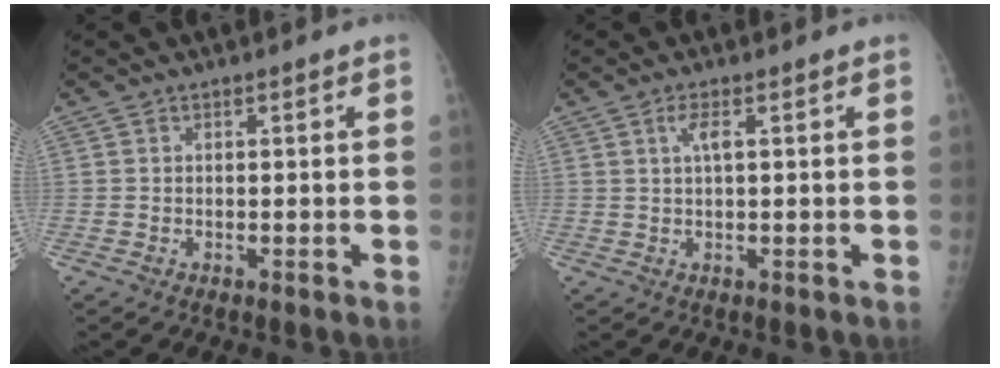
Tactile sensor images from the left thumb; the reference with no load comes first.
{"total": 2.3, "force": [0.8, 0.5, 2.1], "torque": [-0.049, 0.004, 0.017]}